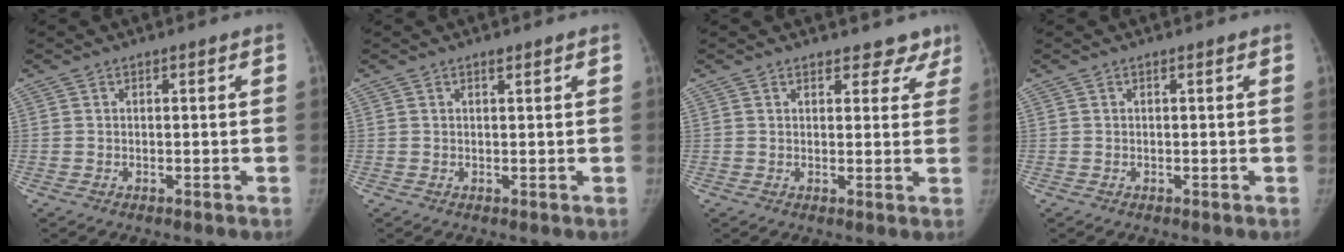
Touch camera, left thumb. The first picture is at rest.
{"total": 0.8, "force": [0.6, 0.2, 0.5], "torque": [-0.008, -0.003, 0.010]}
{"total": 5.7, "force": [4.8, 2.9, 1.0], "torque": [0.031, -0.020, 0.047]}
{"total": 0.0}